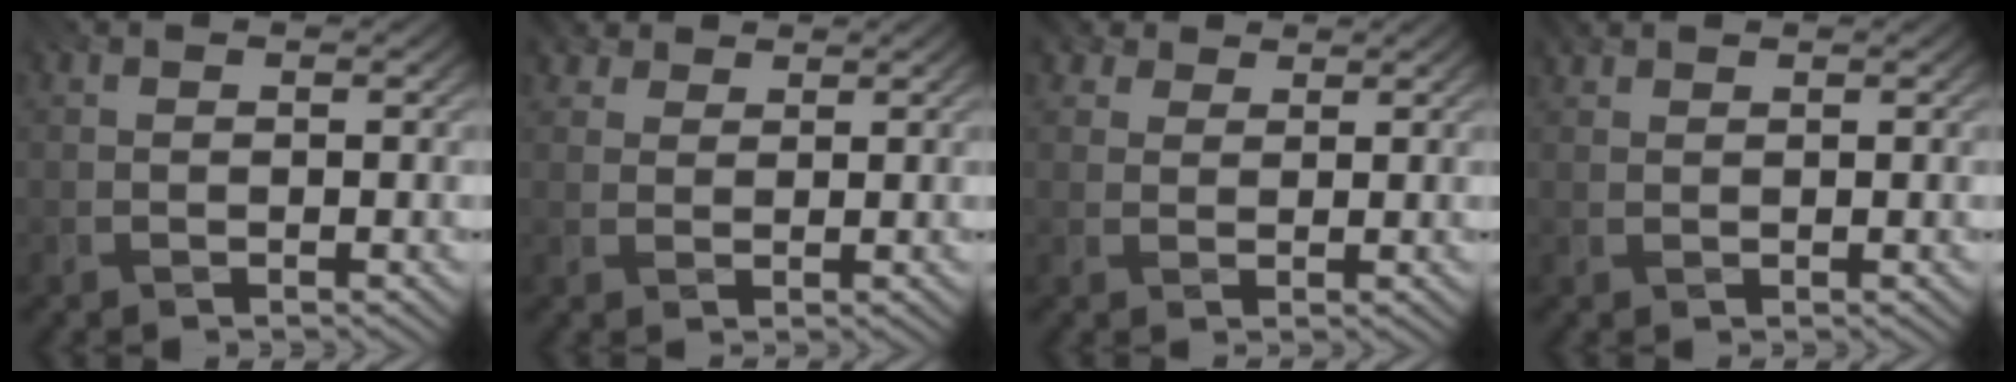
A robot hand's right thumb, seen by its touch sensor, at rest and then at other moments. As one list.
[{"total": 3.0, "force": [2.3, 1.7, 0.9], "torque": [-0.024, -0.003, 0.047]}, {"total": 3.4, "force": [2.5, 2.1, 1.1], "torque": [-0.029, -0.003, 0.049]}, {"total": 1.3, "force": [1.2, 0.4, 0.4], "torque": [-0.010, 0.001, 0.020]}]